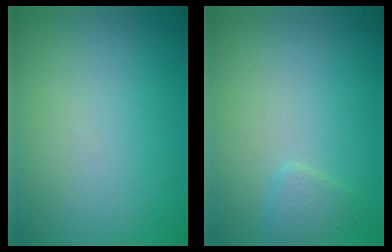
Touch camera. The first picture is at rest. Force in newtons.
{"total": 1.2, "press": 1.2, "slide": 0.1}